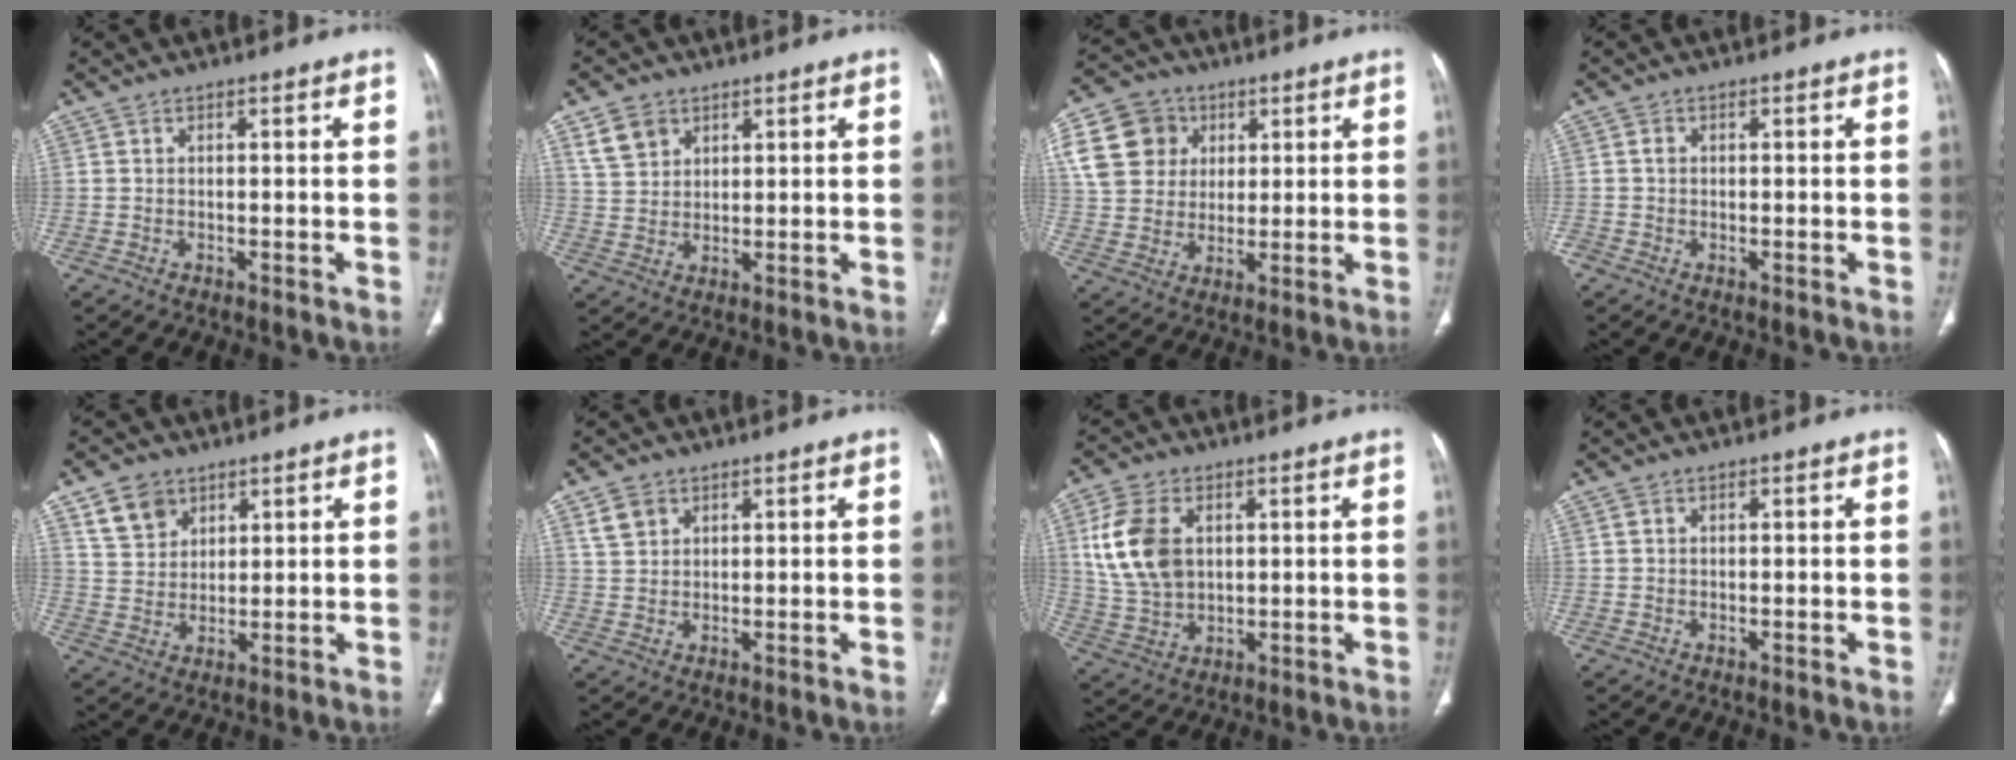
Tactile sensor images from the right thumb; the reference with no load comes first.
{"total": 5.9, "force": [3.3, 4.3, 2.3], "torque": [-0.027, -0.013, 0.069]}
{"total": 13.6, "force": [4.7, 11.5, 5.6], "torque": [-0.092, 0.010, 0.085]}
{"total": 1.0, "force": [-0.1, 0.9, 0.5], "torque": [-0.003, 0.003, -0.004]}
{"total": 7.2, "force": [4.2, 5.2, 2.5], "torque": [-0.025, -0.020, 0.086]}
{"total": 4.0, "force": [2.2, 2.9, 1.6], "torque": [-0.021, -0.008, 0.048]}
{"total": 12.6, "force": [3.1, 8.5, 8.7], "torque": [-0.161, -0.005, 0.068]}
{"total": 0.6, "force": [0.3, 0.5, 0.2], "torque": [0.000, 0.000, 0.006]}